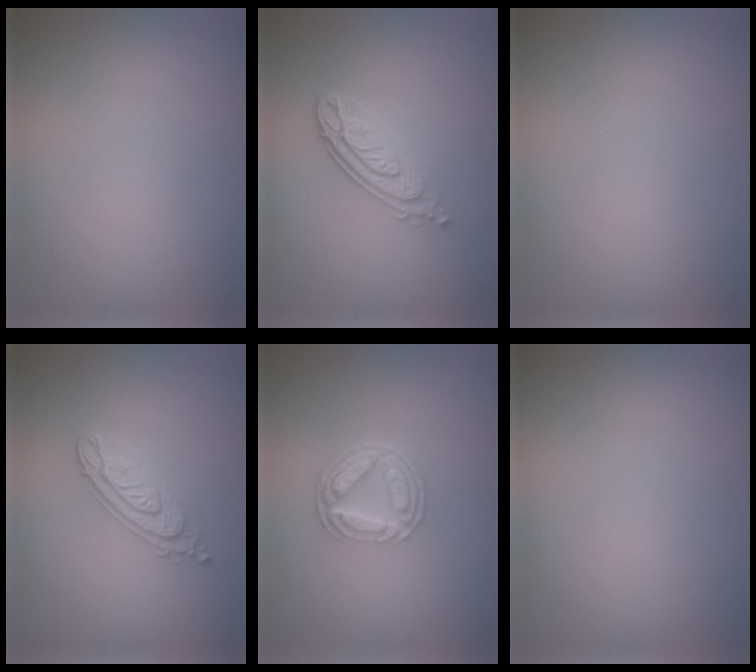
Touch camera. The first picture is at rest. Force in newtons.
{"total": 4.5, "press": 3.1, "slide": 3.2}
{"total": 0.0}
{"total": 3.4, "press": 2.8, "slide": 1.9}
{"total": 5.1, "press": 3.6, "slide": 3.6}
{"total": 0.0}